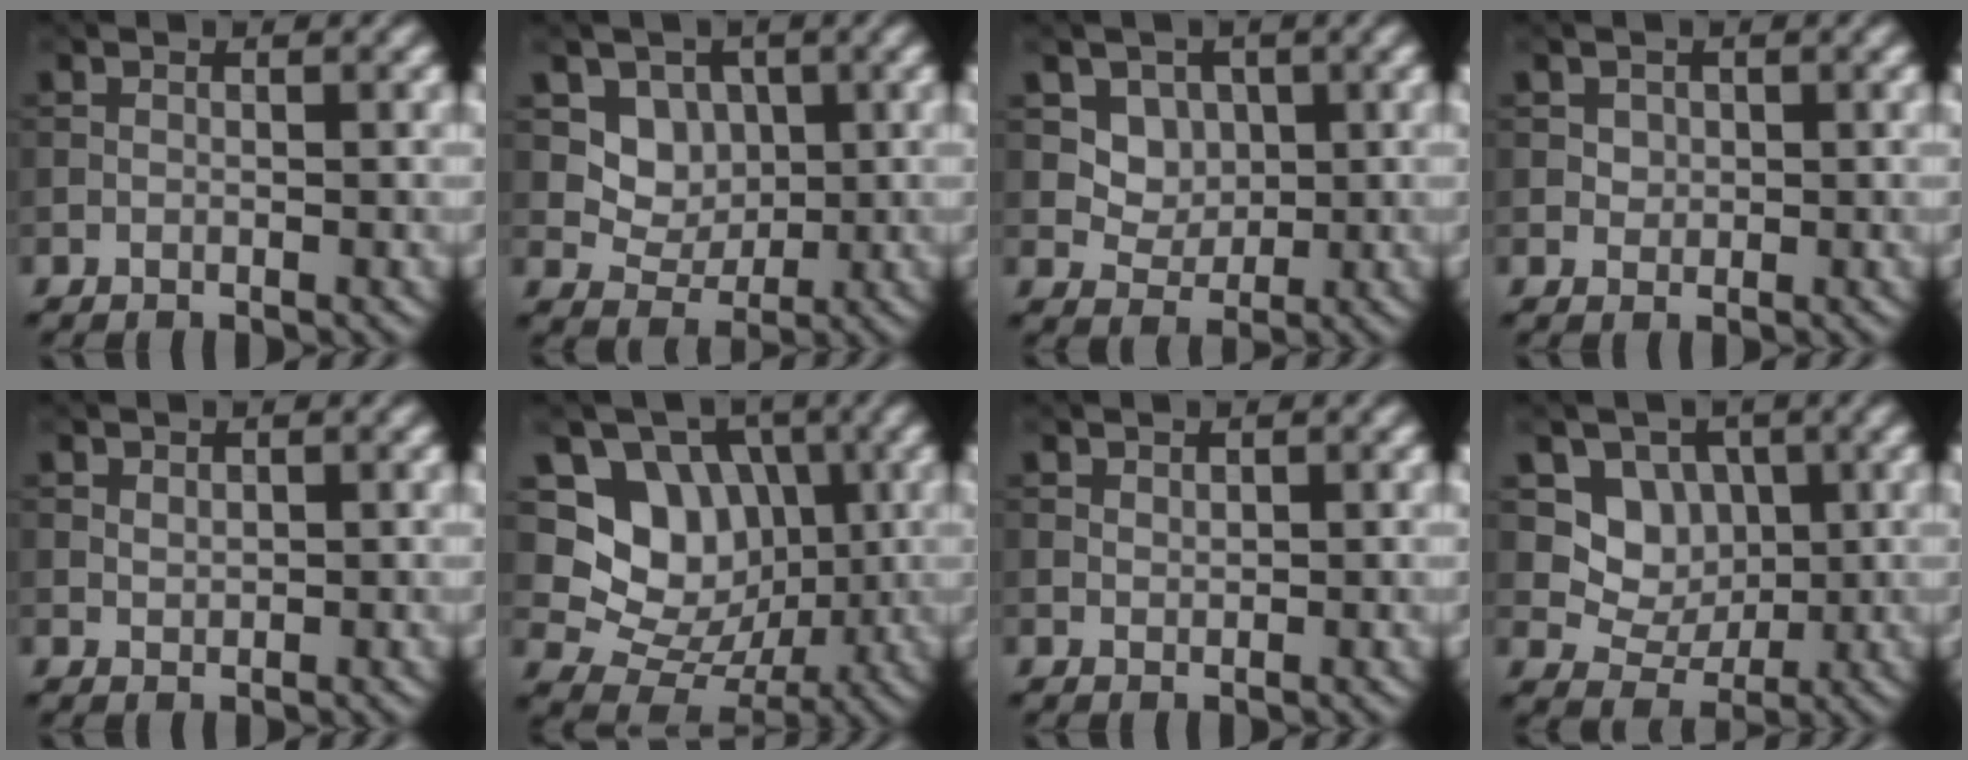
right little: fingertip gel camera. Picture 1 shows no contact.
{"total": 3.5, "force": [1.0, 3.1, 1.5], "torque": [-0.030, -0.014, 0.025]}
{"total": 3.2, "force": [1.1, 2.7, 1.4], "torque": [-0.028, -0.021, 0.038]}
{"total": 1.0, "force": [0.3, 0.9, 0.3], "torque": [-0.003, -0.003, 0.007]}
{"total": 0.9, "force": [0.5, 0.6, 0.4], "torque": [-0.008, -0.002, 0.012]}
{"total": 8.0, "force": [1.6, 6.8, 3.9], "torque": [-0.052, -0.010, 0.010]}
{"total": 0.7, "force": [0.5, 0.3, 0.2], "torque": [-0.004, -0.001, 0.013]}
{"total": 4.1, "force": [1.0, 3.6, 1.8], "torque": [-0.029, -0.009, 0.010]}